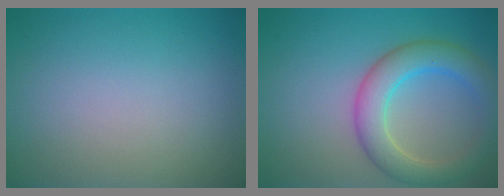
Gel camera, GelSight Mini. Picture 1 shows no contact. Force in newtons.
{"total": 5.2, "press": 5.2, "slide": 0.2}